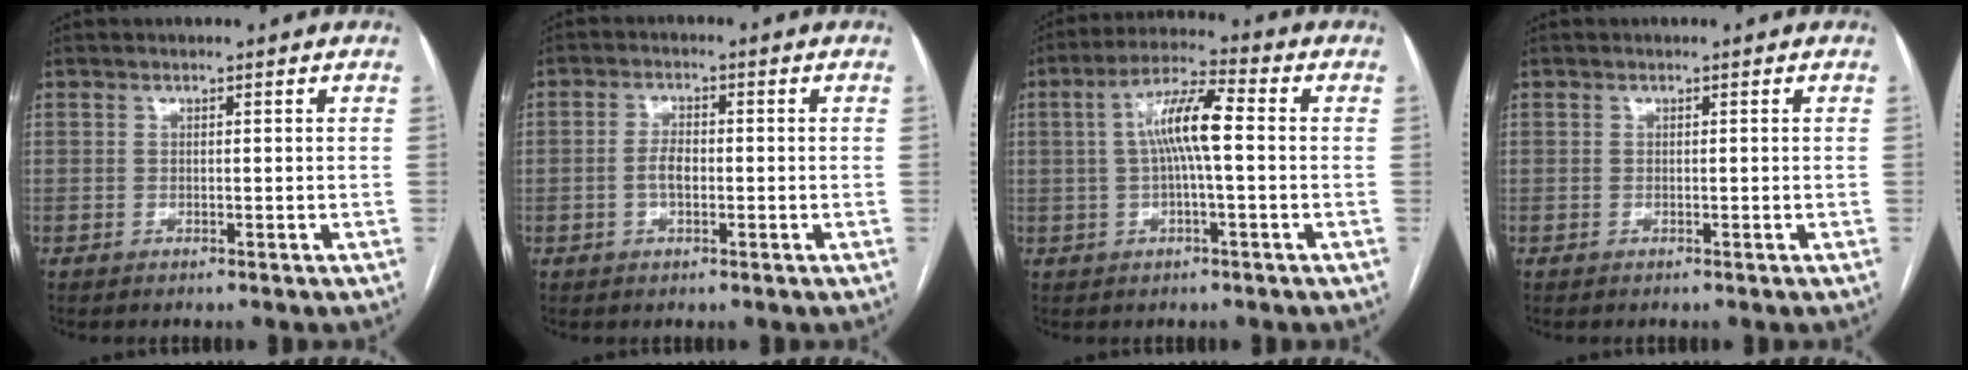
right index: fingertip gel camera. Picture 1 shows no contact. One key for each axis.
{"total": 2.9, "fx": -0.5, "fy": 1.3, "fz": 2.6, "tx": -0.055, "ty": 0.005, "tz": -0.007}
{"total": 8.4, "fx": 0.4, "fy": 1.2, "fz": 8.3, "tx": -0.157, "ty": 0.021, "tz": 0.003}
{"total": 0.0}